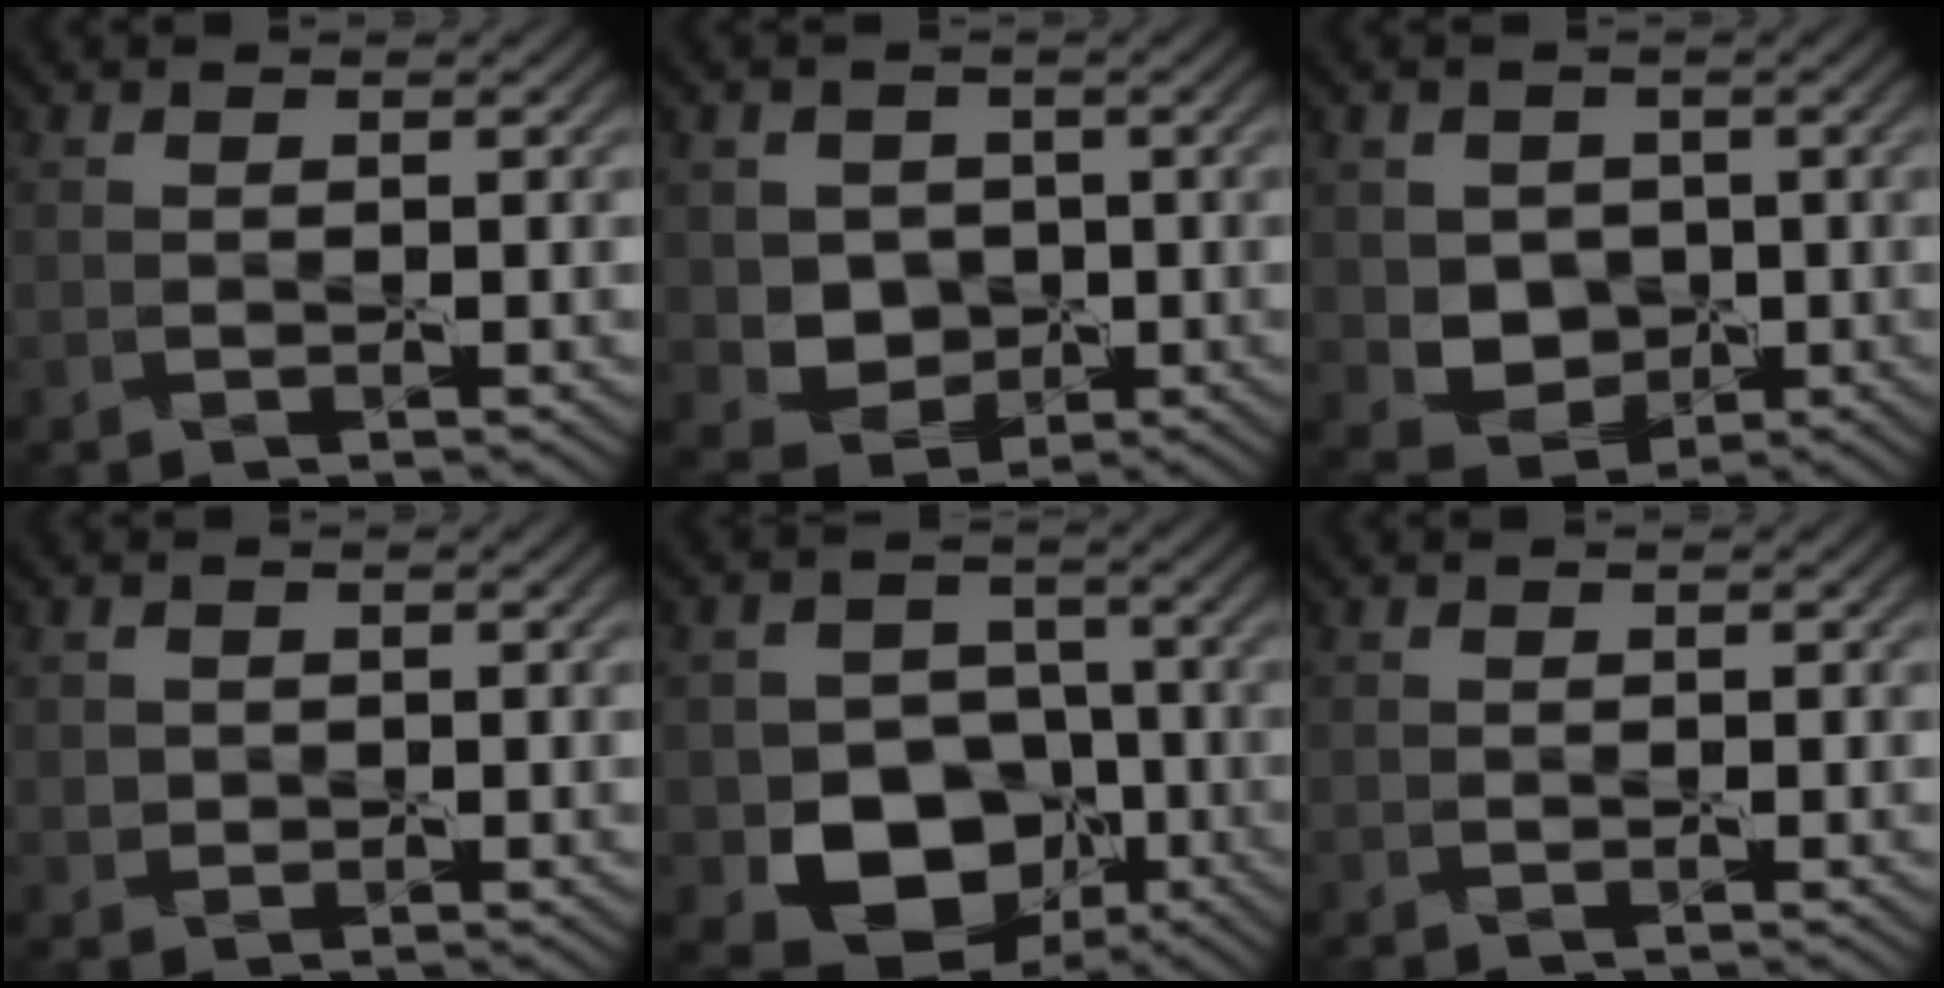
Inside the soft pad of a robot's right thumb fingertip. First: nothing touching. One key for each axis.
{"total": 3.1, "fx": 0.4, "fy": 3.1, "fz": 0.3, "tx": -0.012, "ty": -0.004, "tz": -0.001}
{"total": 3.3, "fx": 0.4, "fy": 3.2, "fz": 0.7, "tx": -0.018, "ty": -0.005, "tz": 0.001}
{"total": 1.2, "fx": 0.3, "fy": 1.1, "fz": 0.1, "tx": 0.008, "ty": 0.000, "tz": 0.004}
{"total": 9.6, "fx": -4.0, "fy": 7.6, "fz": 4.4, "tx": -0.061, "ty": -0.019, "tz": -0.087}
{"total": 0.0}